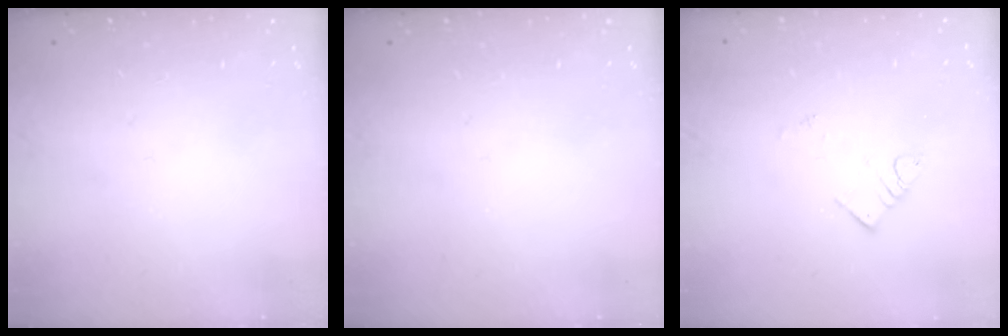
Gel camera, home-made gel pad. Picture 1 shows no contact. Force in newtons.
{"total": 0.0}
{"total": 4.1, "press": 4.1, "slide": 0.2}